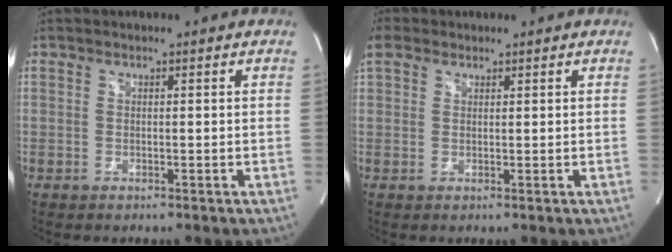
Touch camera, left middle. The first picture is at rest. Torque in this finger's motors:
{"motor_torque": [0.42, -0.29, 1.05, 0.21]}